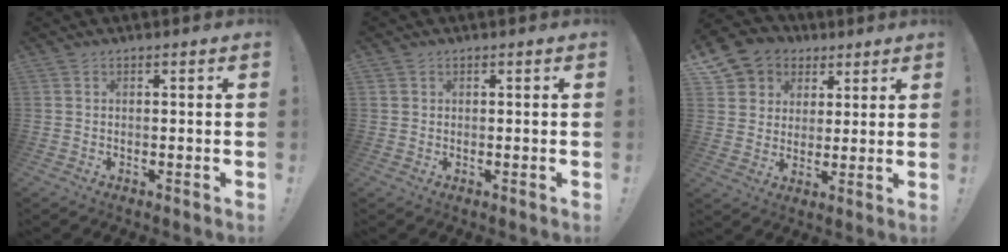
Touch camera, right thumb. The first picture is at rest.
{"total": 1.0, "force": [0.4, 0.9, 0.1], "torque": [-0.005, 0.002, 0.009]}
{"total": 8.6, "force": [3.4, 7.8, 1.7], "torque": [-0.026, -0.020, 0.072]}